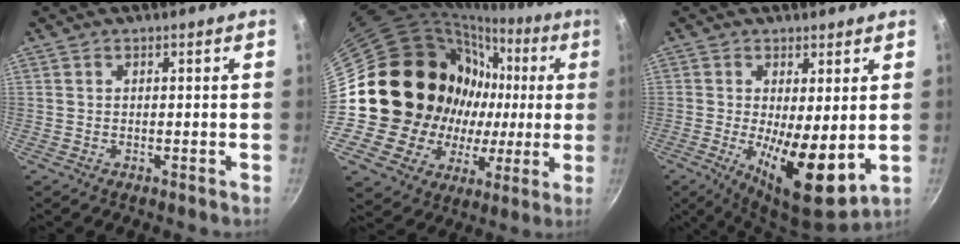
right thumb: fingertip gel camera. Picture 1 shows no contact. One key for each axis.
{"total": 28.1, "fx": 1.4, "fy": 22.9, "fz": 16.2, "tx": -0.247, "ty": 0.040, "tz": 0.039}
{"total": 12.2, "fx": -0.9, "fy": 4.1, "fz": 11.4, "tx": -0.173, "ty": -0.023, "tz": -0.005}